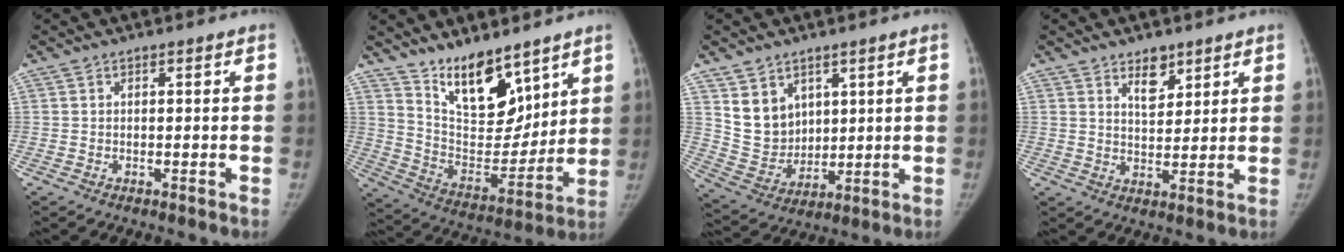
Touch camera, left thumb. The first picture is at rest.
{"total": 16.1, "force": [11.2, 7.3, 9.0], "torque": [-0.092, -0.085, 0.209]}
{"total": 9.5, "force": [4.5, 7.5, 3.7], "torque": [-0.036, -0.035, 0.105]}
{"total": 5.2, "force": [3.3, 2.8, 2.8], "torque": [-0.020, -0.024, 0.055]}